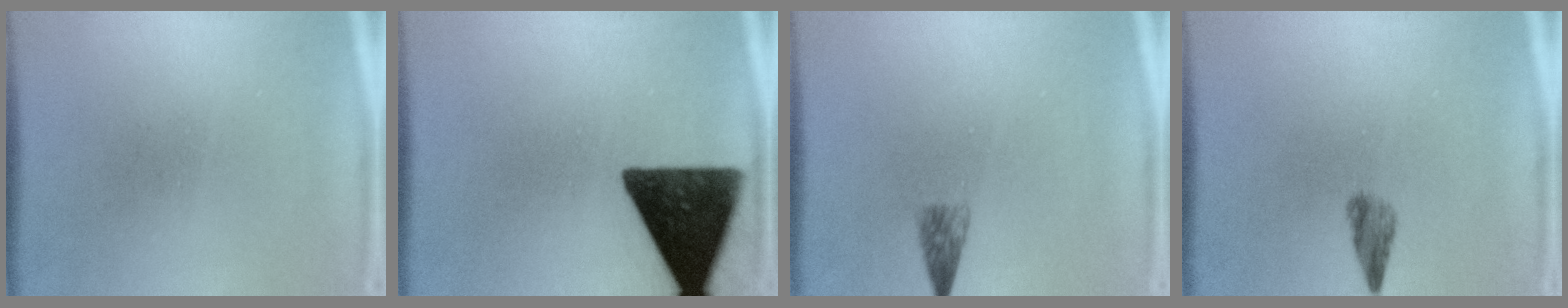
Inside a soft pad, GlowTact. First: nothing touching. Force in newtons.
{"total": 15.5}
{"total": 2.0}
{"total": 2.2}